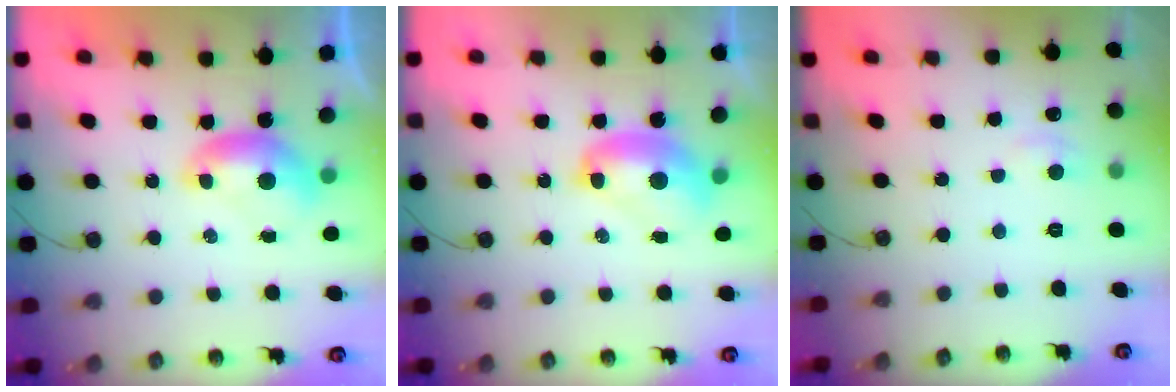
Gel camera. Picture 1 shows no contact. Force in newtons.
{"total": 3.5, "press": 3.5, "slide": 0.4}
{"total": 1.6, "press": 1.4, "slide": 0.7}